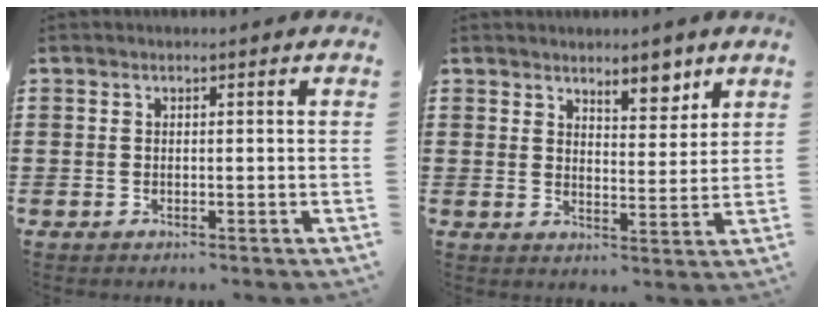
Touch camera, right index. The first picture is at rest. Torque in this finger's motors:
{"motor_torque": [0.02, -0.01, 0.22, 0.03]}